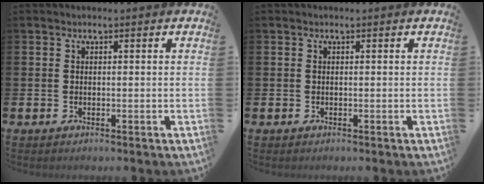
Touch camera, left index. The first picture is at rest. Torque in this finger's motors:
{"motor_torque": [-0.01, 0.00, 0.04, -0.01]}